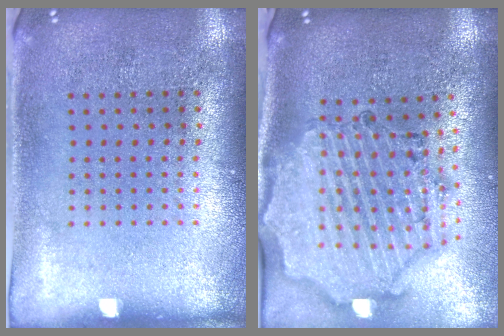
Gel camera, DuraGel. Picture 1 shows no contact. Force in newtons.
{"total": 2.4, "press": 2.3, "slide": 0.7}